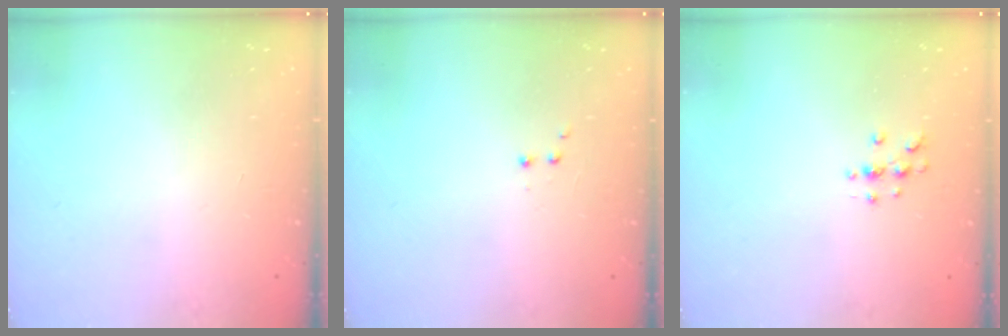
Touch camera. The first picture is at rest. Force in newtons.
{"total": 1.9, "press": 1.8, "slide": 0.5}
{"total": 3.3, "press": 3.3, "slide": 0.4}